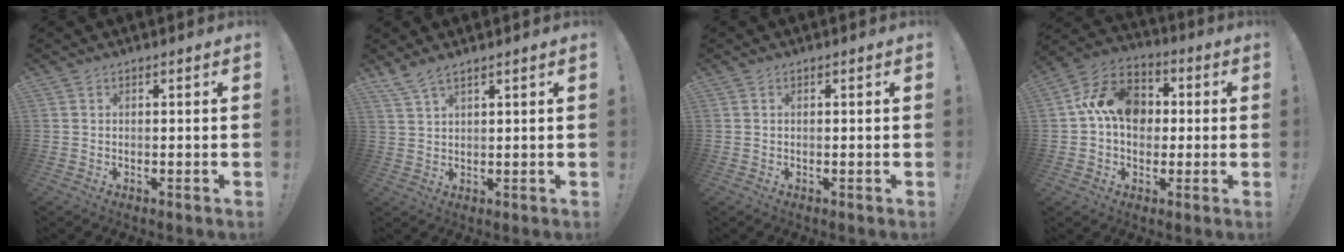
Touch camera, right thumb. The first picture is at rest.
{"total": 4.2, "force": [3.4, 0.7, 2.4], "torque": [-0.056, -0.015, 0.064]}
{"total": 0.0}
{"total": 15.5, "force": [2.4, 11.8, 9.7], "torque": [-0.156, 0.018, 0.047]}